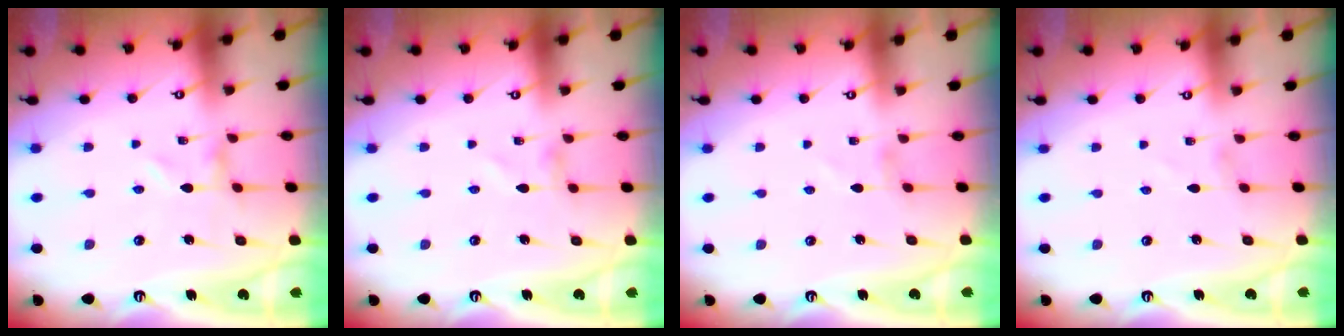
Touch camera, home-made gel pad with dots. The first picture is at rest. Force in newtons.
{"total": 0.9, "press": 0.9, "slide": 0.1}
{"total": 0.9, "press": 0.9, "slide": 0.1}
{"total": 1.5, "press": 1.5, "slide": 0.0}